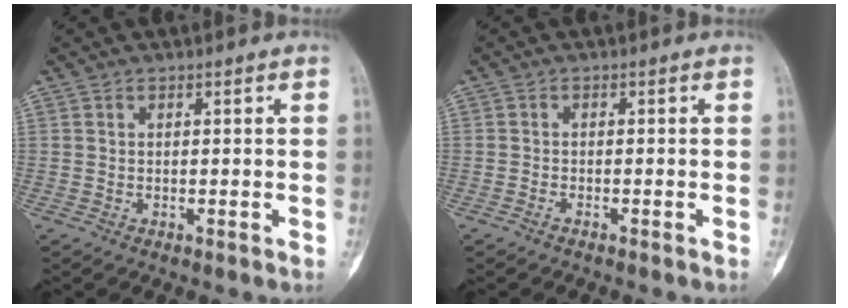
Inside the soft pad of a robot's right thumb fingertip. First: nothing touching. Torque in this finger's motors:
{"motor_torque": [-0.69, -0.24, -0.31, -0.07, -0.05]}